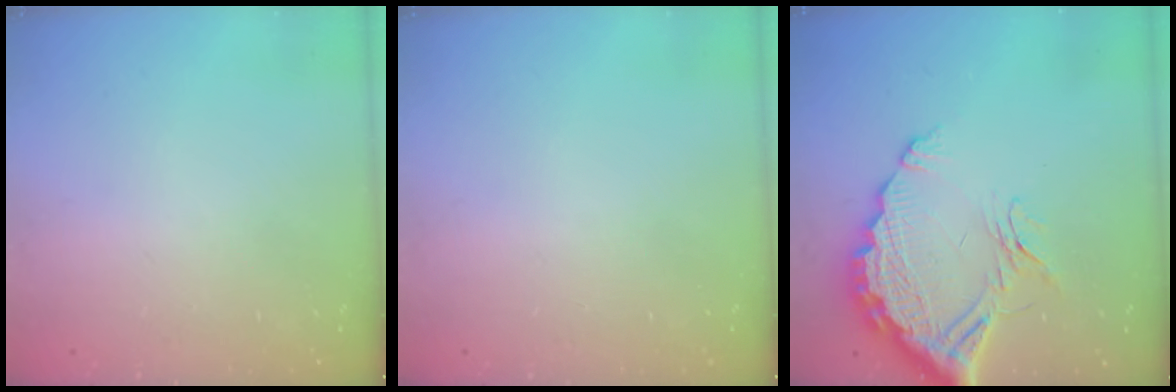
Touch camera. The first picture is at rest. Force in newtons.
{"total": 0.0}
{"total": 16.1, "press": 16.0, "slide": 1.5}